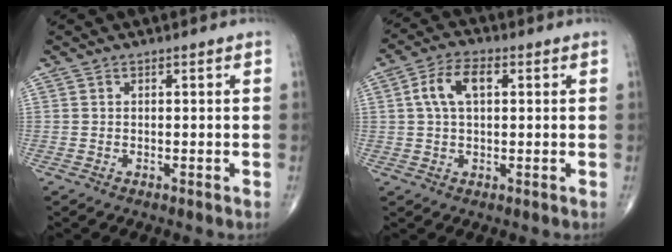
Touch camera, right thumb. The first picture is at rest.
{"total": 7.0, "force": [1.6, 3.7, 5.7], "torque": [-0.115, 0.015, 0.027]}